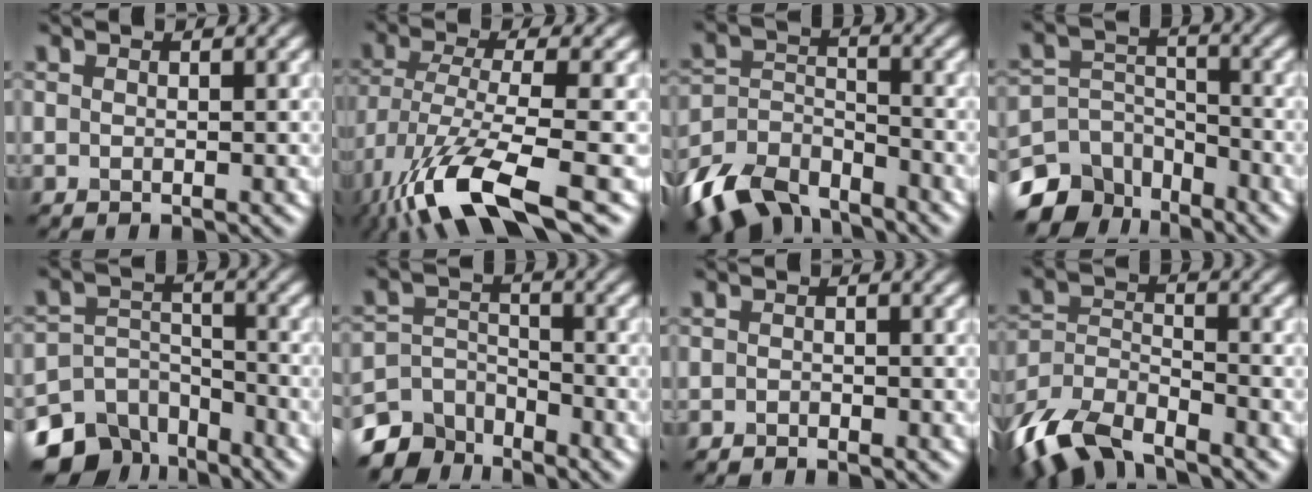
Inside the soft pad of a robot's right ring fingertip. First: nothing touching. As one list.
[{"total": 10.9, "force": [-5.9, 3.3, 8.5], "torque": [-0.175, -0.017, -0.113]}, {"total": 9.0, "force": [-7.2, 4.1, 3.5], "torque": [-0.071, -0.006, -0.147]}, {"total": 7.3, "force": [-5.5, 4.2, 2.4], "torque": [-0.039, -0.006, -0.108]}, {"total": 9.0, "force": [-6.9, 5.3, 2.4], "torque": [-0.028, -0.004, -0.115]}, {"total": 5.7, "force": [-4.8, 2.7, 1.3], "torque": [-0.018, -0.007, -0.094]}, {"total": 0.7, "force": [-0.6, 0.2, 0.1], "torque": [0.000, -0.001, -0.012]}, {"total": 7.9, "force": [-6.4, 3.0, 3.6], "torque": [-0.077, -0.012, -0.133]}]